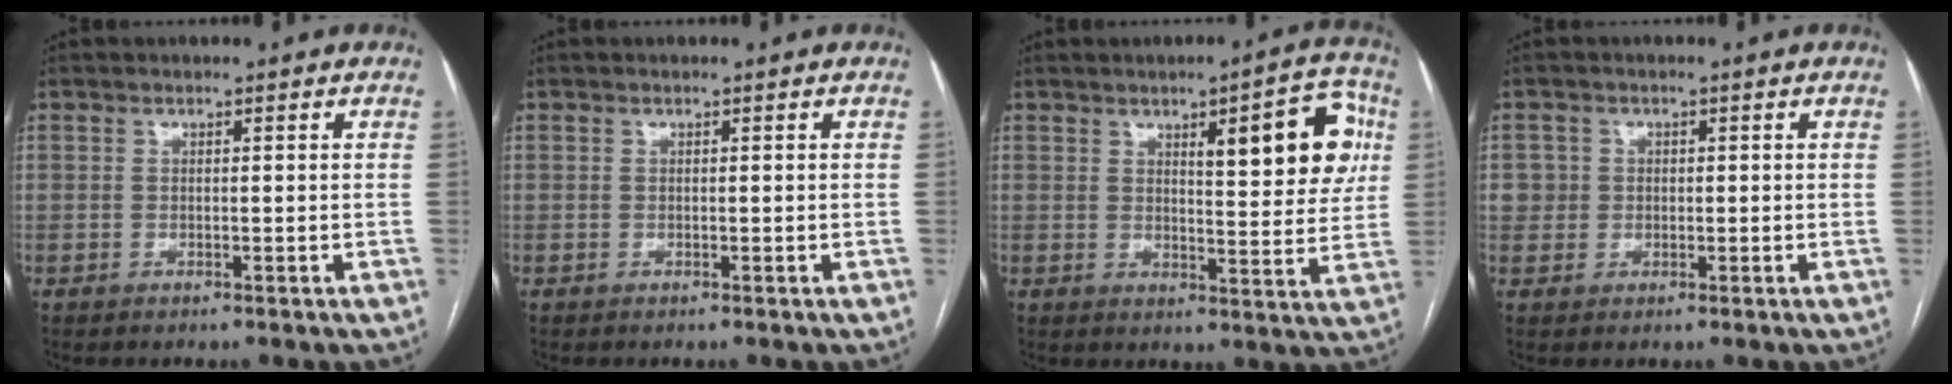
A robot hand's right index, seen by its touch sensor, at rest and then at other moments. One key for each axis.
{"total": 0.0}
{"total": 11.4, "fx": 3.9, "fy": 2.8, "fz": 10.4, "tx": -0.127, "ty": 0.014, "tz": 0.049}
{"total": 2.8, "fx": 0.4, "fy": 2.8, "fz": 0.0, "tx": 0.017, "ty": 0.008, "tz": 0.006}